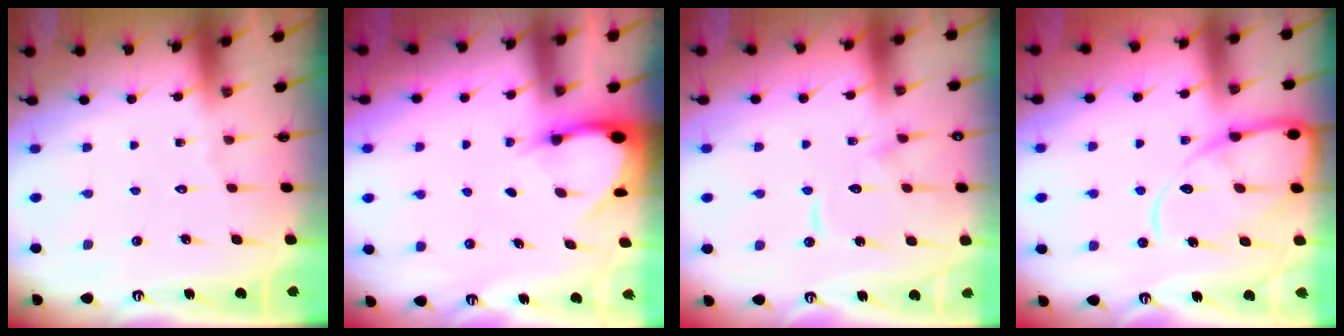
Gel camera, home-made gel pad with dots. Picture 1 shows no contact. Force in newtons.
{"total": 3.6, "press": 3.5, "slide": 0.4}
{"total": 11.2, "press": 11.1, "slide": 1.1}
{"total": 13.2, "press": 13.2, "slide": 1.4}